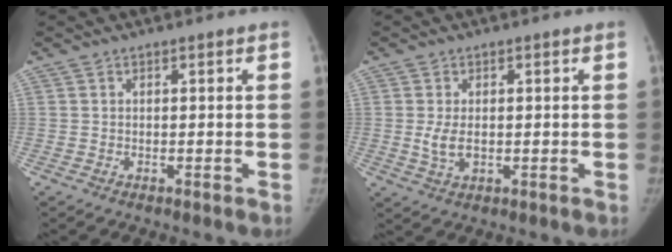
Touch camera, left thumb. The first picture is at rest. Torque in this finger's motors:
{"motor_torque": [-0.02, 0.03, 0.75, 0.02, 0.03]}